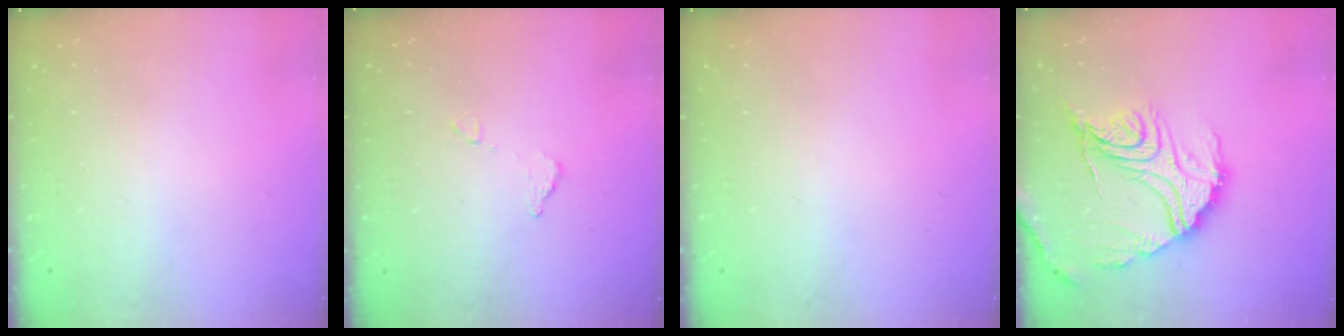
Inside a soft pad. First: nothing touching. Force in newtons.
{"total": 4.9, "press": 4.9, "slide": 0.3}
{"total": 0.0}
{"total": 22.4, "press": 22.3, "slide": 2.2}